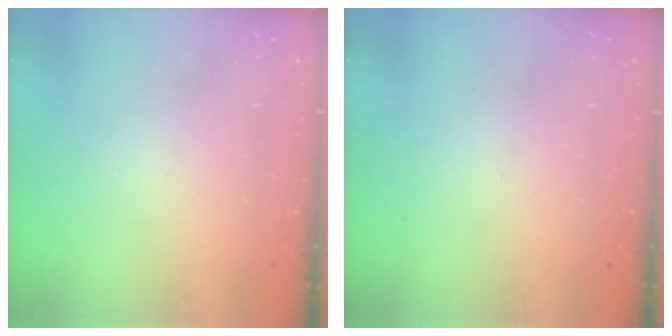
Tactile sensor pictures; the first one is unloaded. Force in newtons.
{"total": 0.0}